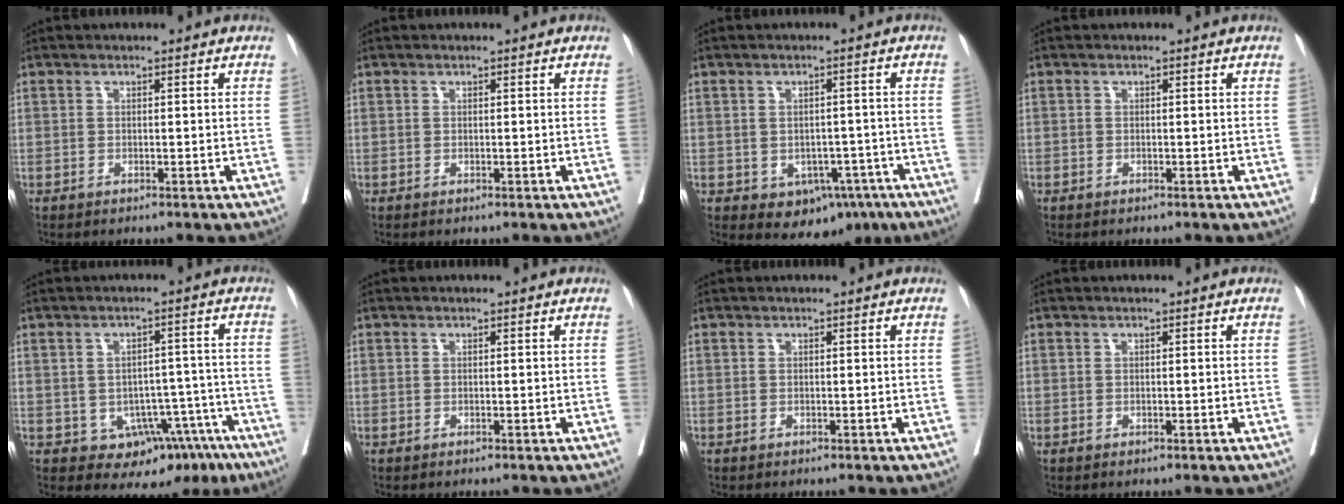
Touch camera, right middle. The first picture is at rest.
{"total": 0.0}
{"total": 7.2, "force": [-3.5, 5.0, 3.9], "torque": [-0.033, 0.011, -0.037]}
{"total": 0.5, "force": [-0.2, 0.5, -0.1], "torque": [0.001, 0.006, -0.007]}
{"total": 9.4, "force": [-5.4, 6.3, 4.4], "torque": [-0.024, 0.028, -0.065]}
{"total": 0.0}
{"total": 0.0}
{"total": 0.0}